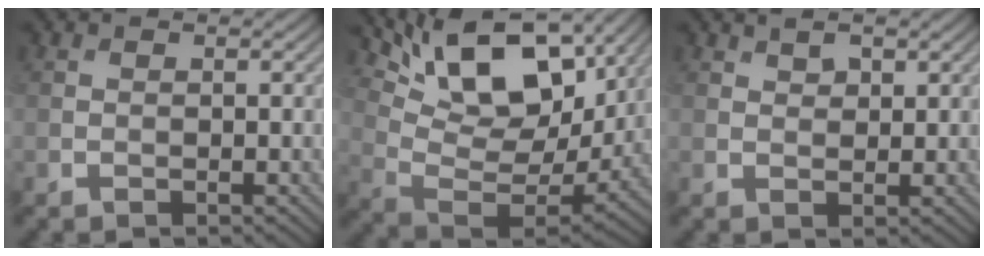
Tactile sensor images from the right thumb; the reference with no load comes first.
{"total": 15.4, "force": [8.4, 7.1, 10.8], "torque": [-0.210, 0.007, 0.144]}
{"total": 1.9, "force": [1.4, 0.9, 1.0], "torque": [-0.018, -0.003, 0.029]}